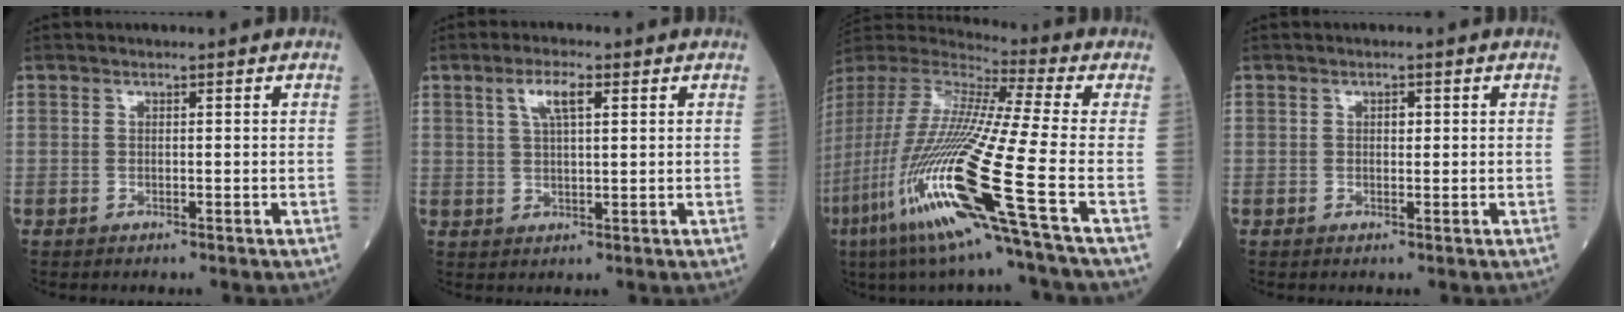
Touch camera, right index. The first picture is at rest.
{"total": 4.5, "force": [2.0, 1.0, 3.9], "torque": [-0.081, 0.008, 0.042]}
{"total": 25.0, "force": [-10.2, -0.7, 22.8], "torque": [-0.496, -0.061, -0.204]}
{"total": 0.9, "force": [0.2, 0.5, 0.7], "torque": [-0.009, 0.001, 0.003]}